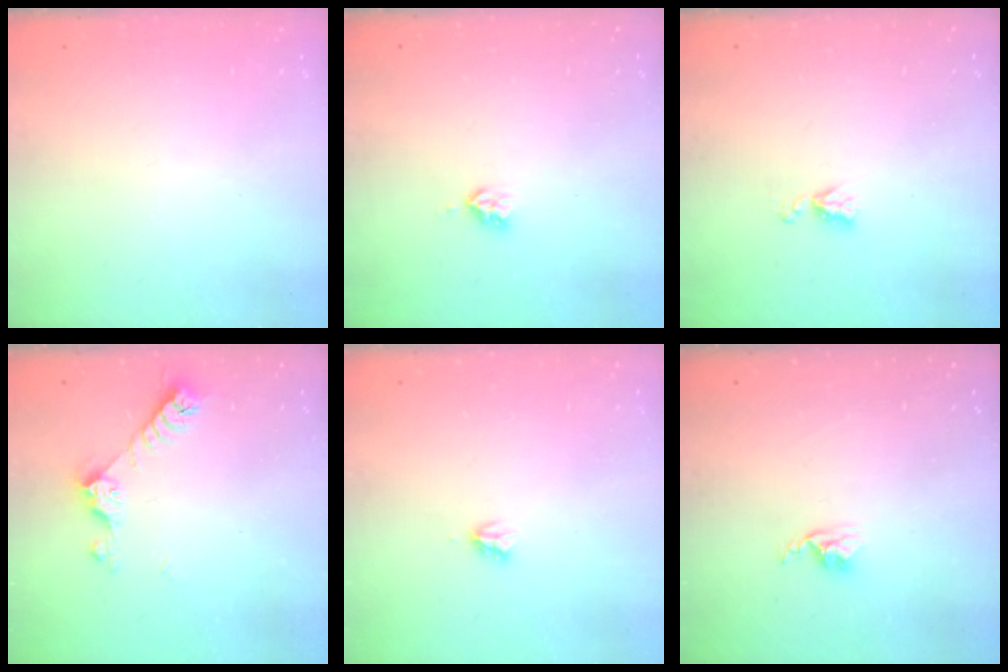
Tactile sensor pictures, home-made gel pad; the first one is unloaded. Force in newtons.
{"total": 3.7, "press": 3.7, "slide": 0.5}
{"total": 4.5, "press": 4.5, "slide": 0.5}
{"total": 7.2, "press": 7.2, "slide": 0.9}
{"total": 2.7, "press": 2.7, "slide": 0.2}
{"total": 2.9, "press": 2.9, "slide": 0.4}